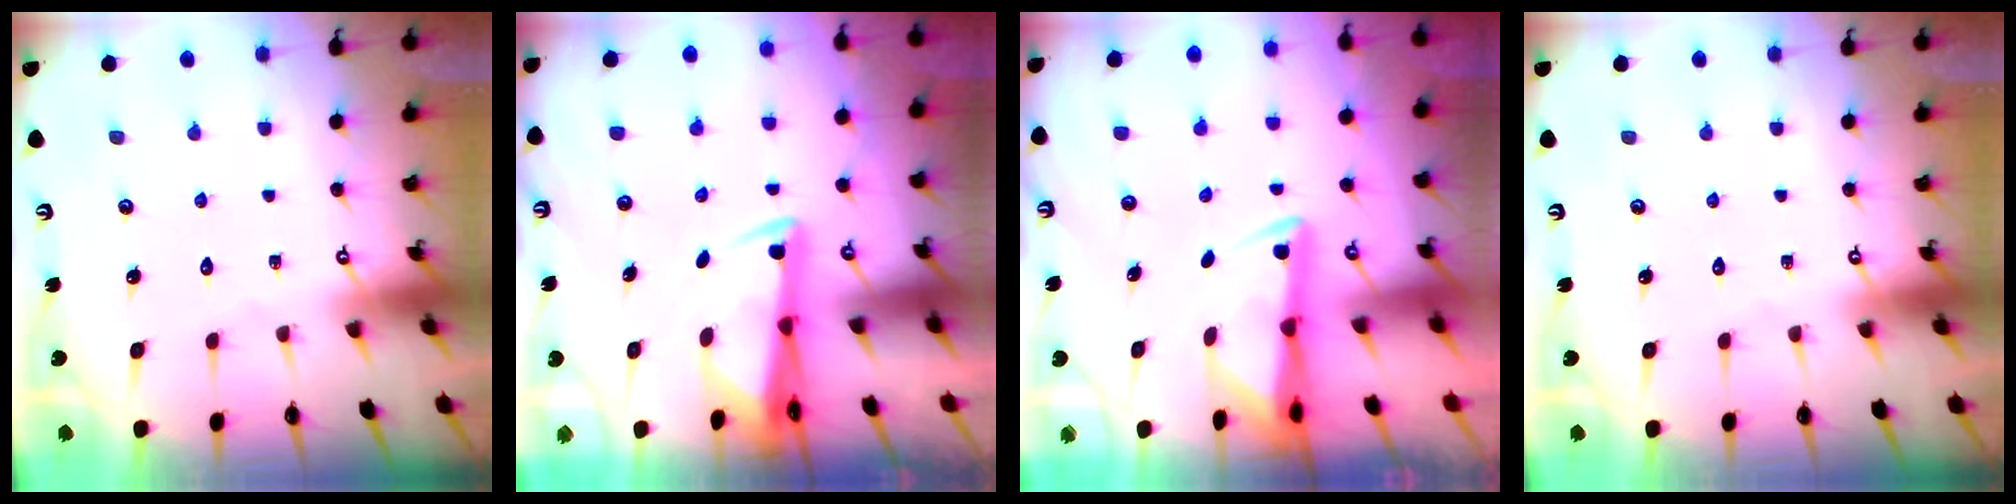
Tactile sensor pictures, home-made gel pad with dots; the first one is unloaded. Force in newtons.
{"total": 2.9, "press": 2.7, "slide": 0.9}
{"total": 3.2, "press": 3.1, "slide": 0.5}
{"total": 0.0}